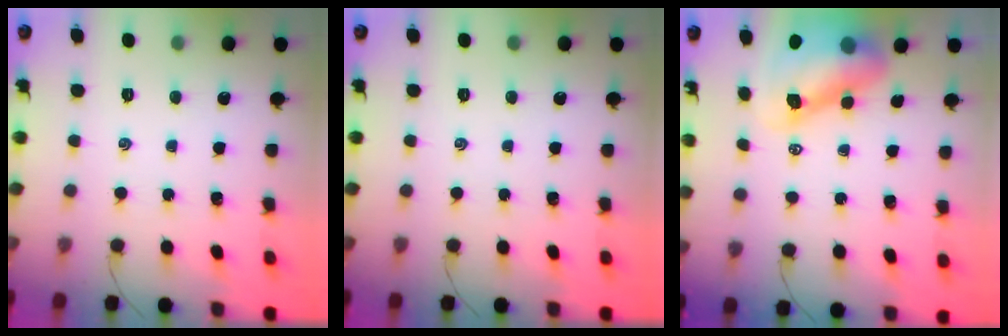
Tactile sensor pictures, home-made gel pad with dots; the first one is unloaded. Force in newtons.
{"total": 0.0}
{"total": 10.5, "press": 9.9, "slide": 3.5}